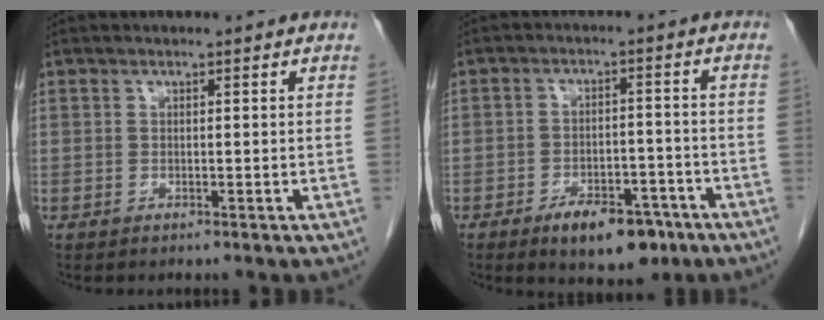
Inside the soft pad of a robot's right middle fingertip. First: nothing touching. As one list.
[{"total": 8.7, "force": [-5.5, 3.8, 5.5], "torque": [-0.076, 0.000, -0.079]}]